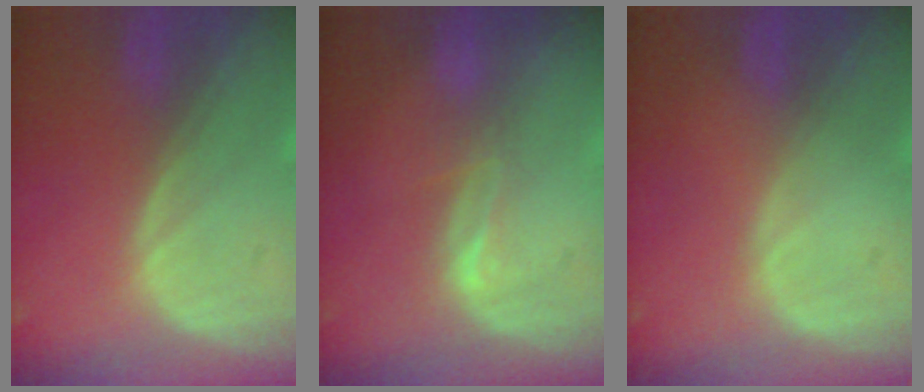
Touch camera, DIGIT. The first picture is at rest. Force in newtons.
{"total": 2.2, "press": 1.7, "slide": 1.4}
{"total": 0.0}